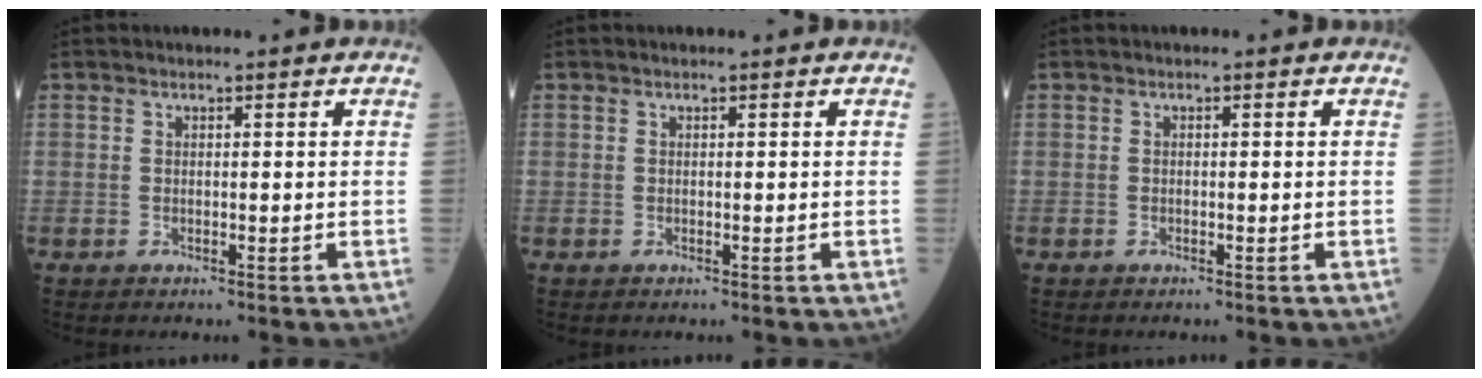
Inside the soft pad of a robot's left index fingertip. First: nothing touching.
{"total": 0.0}
{"total": 0.0}